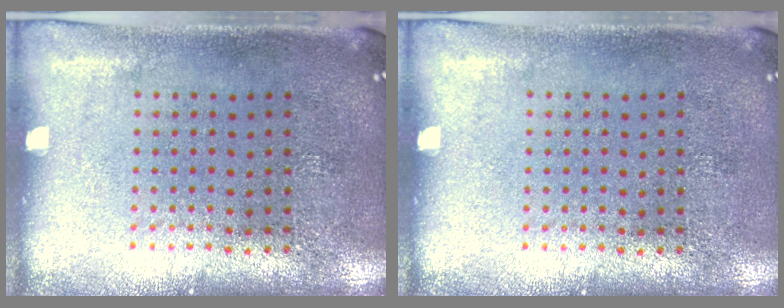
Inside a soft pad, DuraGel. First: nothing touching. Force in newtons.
{"total": 0.0}